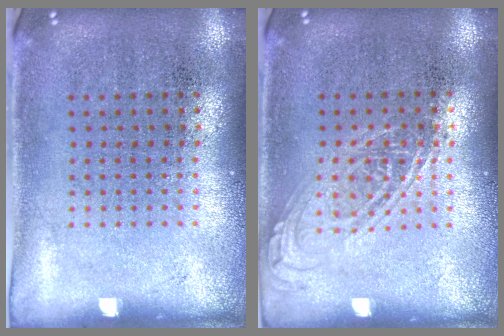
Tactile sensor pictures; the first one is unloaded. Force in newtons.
{"total": 1.0, "press": 1.0, "slide": 0.1}